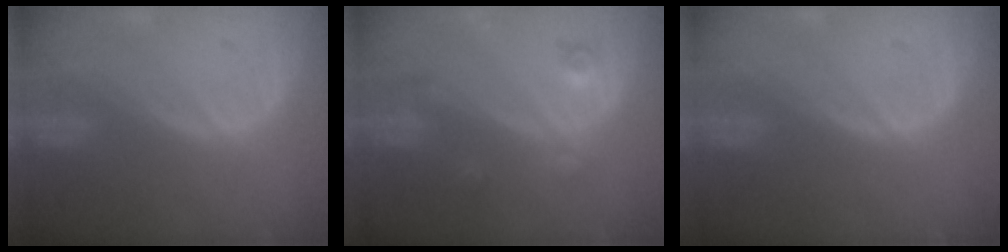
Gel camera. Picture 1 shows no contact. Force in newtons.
{"total": 3.6, "press": 3.3, "slide": 1.6}
{"total": 0.0}